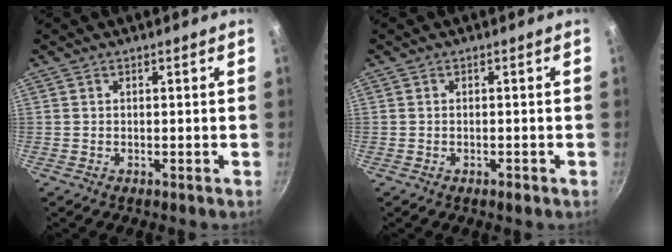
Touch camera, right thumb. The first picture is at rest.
{"total": 1.1, "force": [-0.7, 0.3, 0.8], "torque": [-0.017, 0.003, -0.010]}